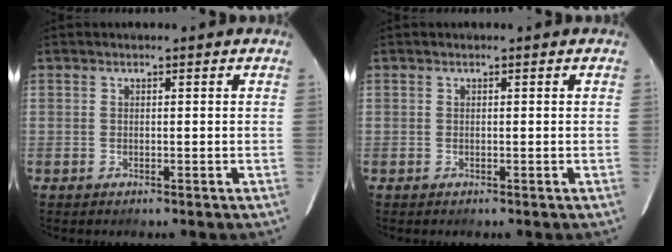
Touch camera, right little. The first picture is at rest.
{"total": 0.0}